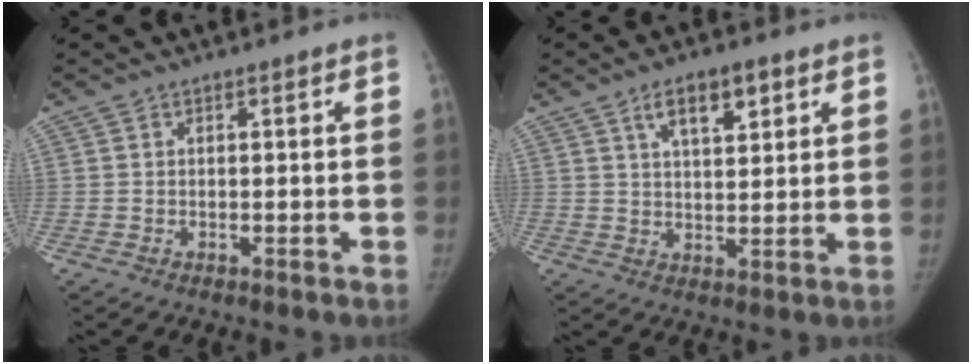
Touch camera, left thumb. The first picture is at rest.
{"total": 7.1, "force": [3.7, 3.1, 5.2], "torque": [-0.065, -0.013, 0.060]}